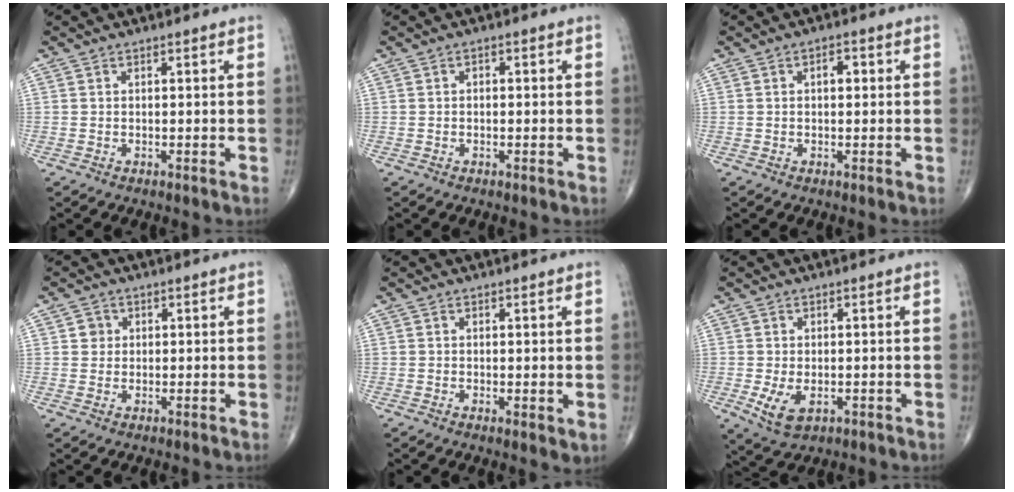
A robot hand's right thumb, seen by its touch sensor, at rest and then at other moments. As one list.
[{"total": 0.7, "force": [0.0, 0.5, 0.5], "torque": [-0.001, 0.003, -0.004]}, {"total": 2.1, "force": [0.4, 1.2, 1.7], "torque": [-0.021, 0.008, 0.002]}, {"total": 2.0, "force": [0.5, 1.9, 0.5], "torque": [0.003, 0.001, 0.004]}, {"total": 2.0, "force": [0.1, 0.8, 1.8], "torque": [-0.030, -0.009, 0.000]}, {"total": 5.3, "force": [-1.3, 3.1, 4.1], "torque": [-0.078, -0.010, -0.013]}]